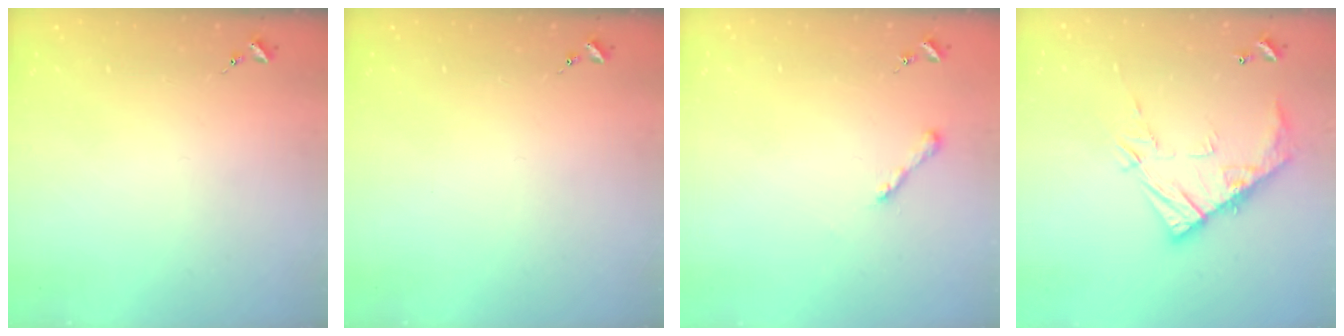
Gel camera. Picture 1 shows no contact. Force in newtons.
{"total": 0.0}
{"total": 4.0, "press": 4.0, "slide": 0.4}
{"total": 13.7, "press": 13.6, "slide": 1.0}